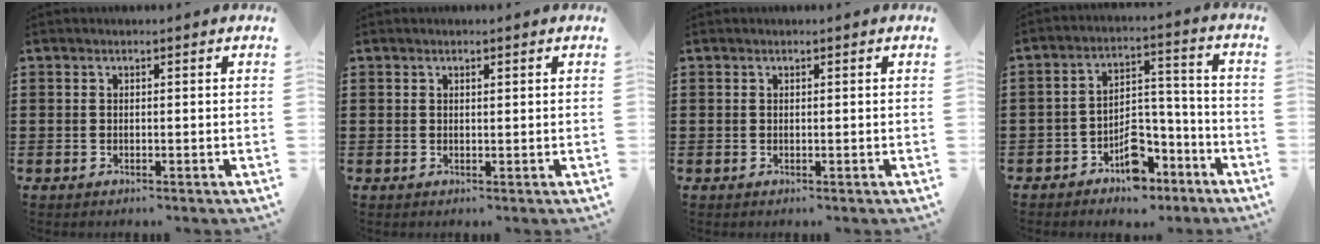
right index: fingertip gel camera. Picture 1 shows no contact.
{"total": 0.5, "force": [0.3, 0.2, 0.3], "torque": [-0.007, 0.002, 0.006]}
{"total": 0.0}
{"total": 7.1, "force": [-5.0, 3.7, 3.5], "torque": [-0.053, 0.020, -0.091]}